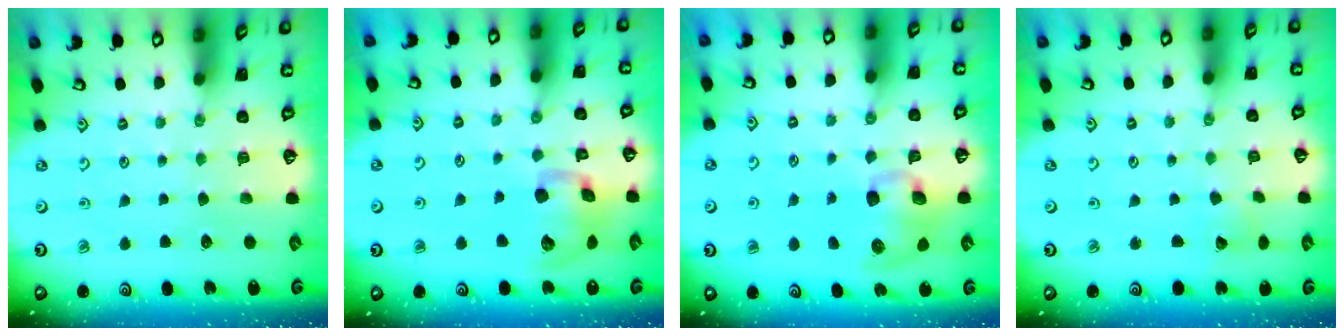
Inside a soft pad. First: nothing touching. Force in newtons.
{"total": 14.6, "press": 14.4, "slide": 2.5}
{"total": 11.3, "press": 11.2, "slide": 1.2}
{"total": 2.9, "press": 2.9, "slide": 0.2}